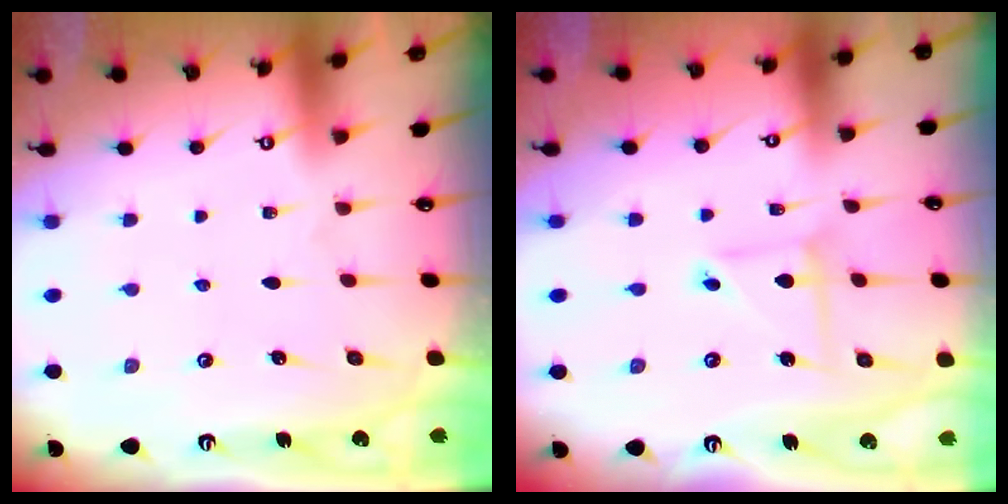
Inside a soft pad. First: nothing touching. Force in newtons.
{"total": 4.1, "press": 4.1, "slide": 0.4}